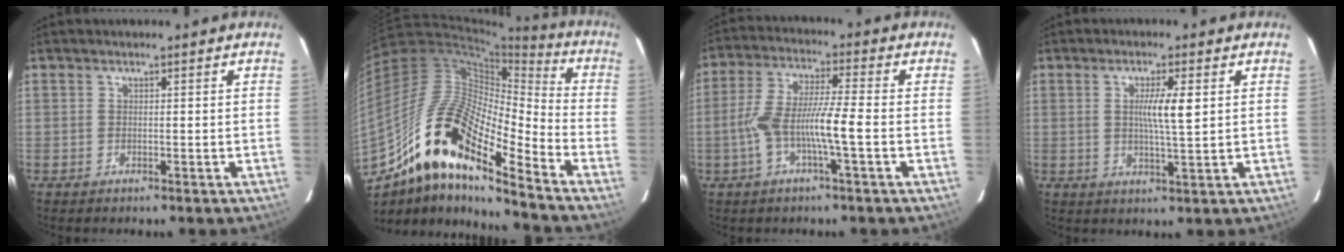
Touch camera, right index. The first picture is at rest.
{"total": 20.4, "force": [-12.1, 5.1, 15.6], "torque": [-0.314, 0.015, -0.213]}
{"total": 8.6, "force": [-2.2, 0.3, 8.3], "torque": [-0.169, 0.017, -0.043]}
{"total": 5.2, "force": [1.0, 0.0, 5.1], "torque": [-0.092, -0.004, 0.018]}